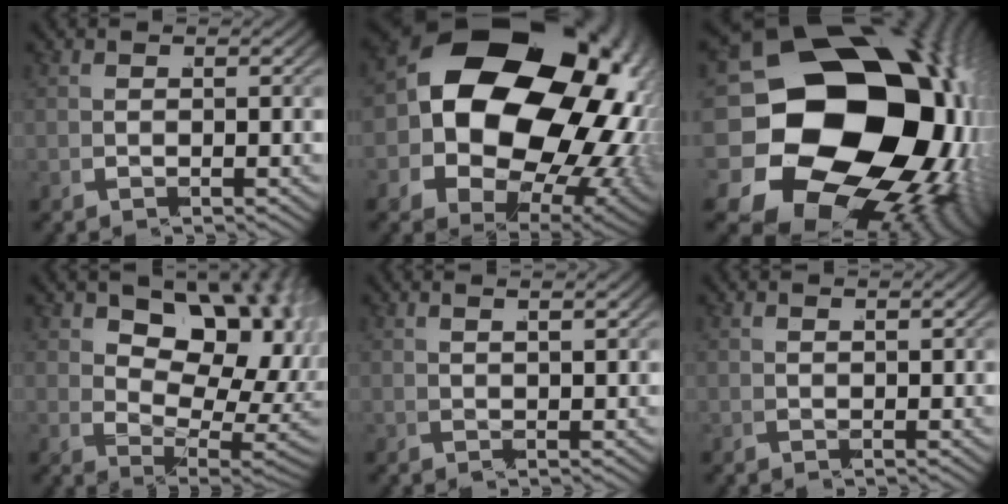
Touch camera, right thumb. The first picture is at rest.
{"total": 30.6, "force": [2.2, 21.7, 21.5], "torque": [-0.381, -0.047, 0.045]}
{"total": 36.4, "force": [-1.1, 25.6, 25.9], "torque": [-0.426, -0.071, -0.003]}
{"total": 13.1, "force": [1.6, 8.9, 9.4], "torque": [-0.147, -0.038, 0.043]}
{"total": 1.8, "force": [1.2, 0.0, 1.3], "torque": [-0.027, 0.000, 0.028]}
{"total": 0.8, "force": [0.6, 0.0, 0.6], "torque": [-0.016, -0.002, 0.018]}